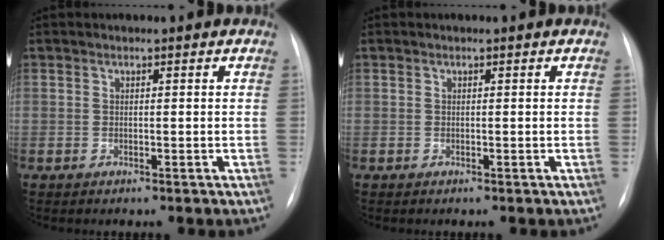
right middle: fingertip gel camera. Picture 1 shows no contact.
{"total": 0.0}